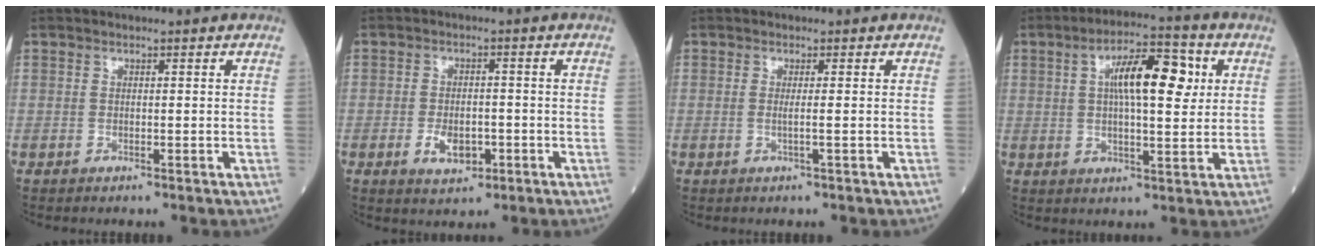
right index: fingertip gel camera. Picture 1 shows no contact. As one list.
[{"total": 4.6, "force": [-1.7, 2.6, 3.4], "torque": [-0.060, -0.001, -0.023]}, {"total": 1.2, "force": [-0.1, -0.4, 1.1], "torque": [-0.026, -0.001, -0.004]}, {"total": 10.8, "force": [2.7, 3.1, 10.0], "torque": [-0.168, 0.026, 0.040]}]